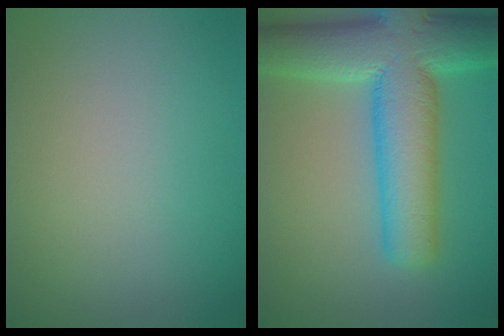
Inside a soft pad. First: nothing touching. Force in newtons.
{"total": 11.3, "press": 11.3, "slide": 0.7}